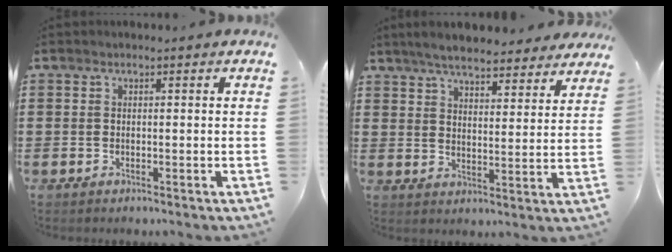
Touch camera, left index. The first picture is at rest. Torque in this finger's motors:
{"motor_torque": [1.05, -1.09, 0.77, 0.21]}